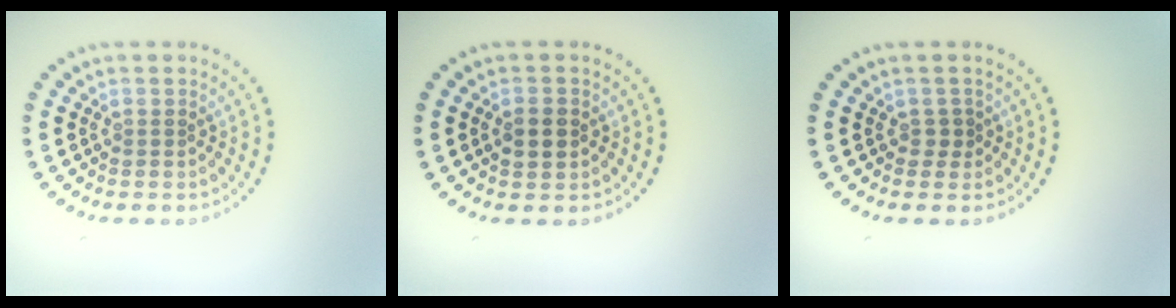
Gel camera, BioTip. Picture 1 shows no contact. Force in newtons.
{"total": 2.4, "press": 2.4, "slide": 0.1}
{"total": 0.8, "press": 0.7, "slide": 0.4}